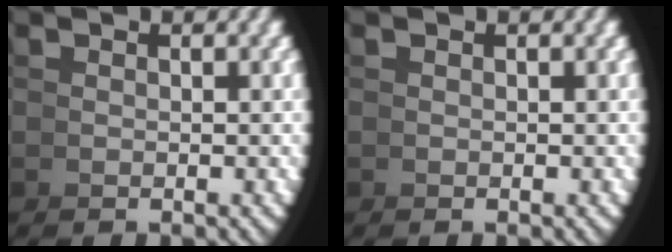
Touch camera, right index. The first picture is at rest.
{"total": 0.0}